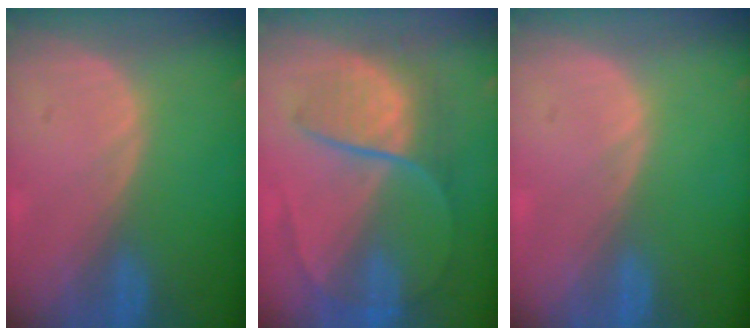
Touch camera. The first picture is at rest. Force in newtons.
{"total": 8.2, "press": 7.3, "slide": 3.7}
{"total": 0.0}